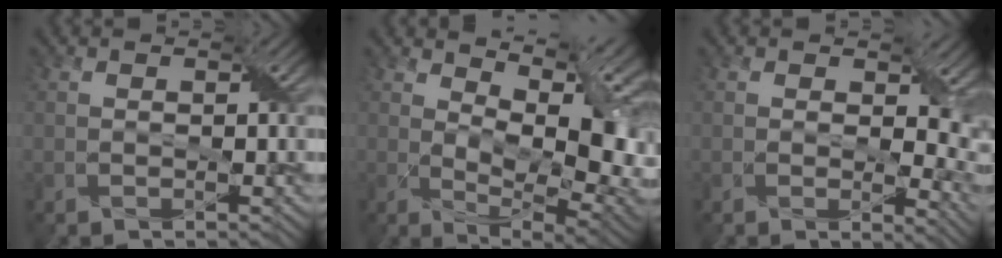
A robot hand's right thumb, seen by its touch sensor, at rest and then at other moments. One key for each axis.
{"total": 11.8, "fx": 4.0, "fy": 5.0, "fz": 10.0, "tx": -0.172, "ty": -0.003, "tz": 0.066}
{"total": 7.9, "fx": 1.5, "fy": 4.5, "fz": 6.3, "tx": -0.086, "ty": -0.017, "tz": 0.027}